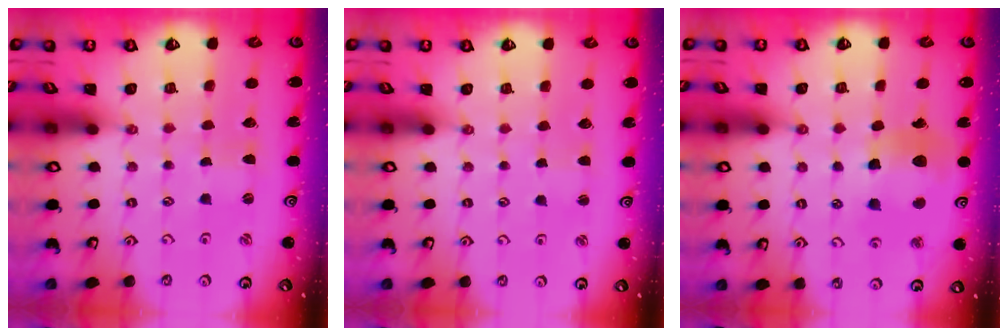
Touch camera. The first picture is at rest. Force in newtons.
{"total": 1.6, "press": 1.6, "slide": 0.3}
{"total": 11.5, "press": 11.4, "slide": 1.3}